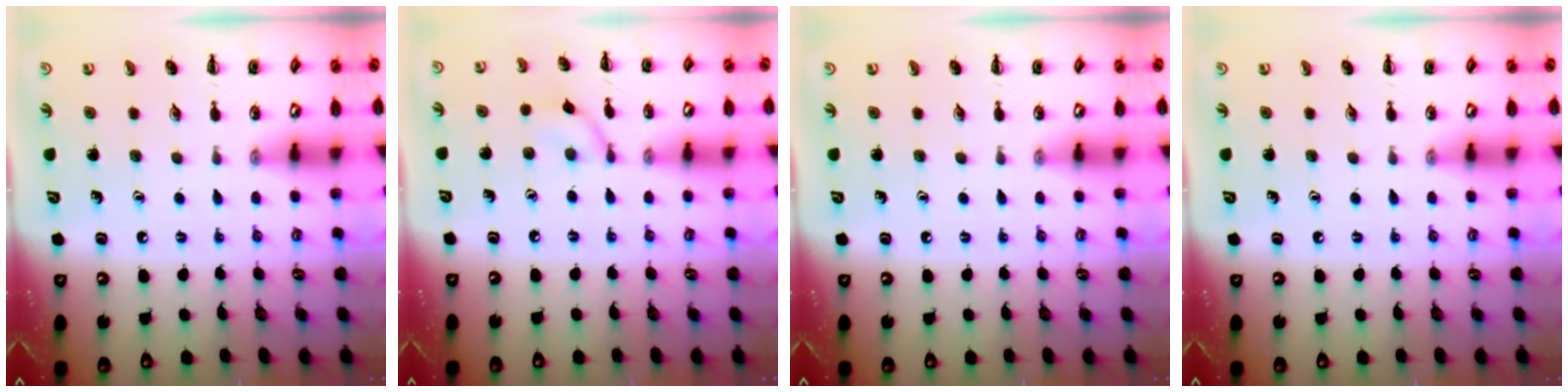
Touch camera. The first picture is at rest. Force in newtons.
{"total": 5.9, "press": 5.8, "slide": 1.1}
{"total": 0.0}
{"total": 0.0}